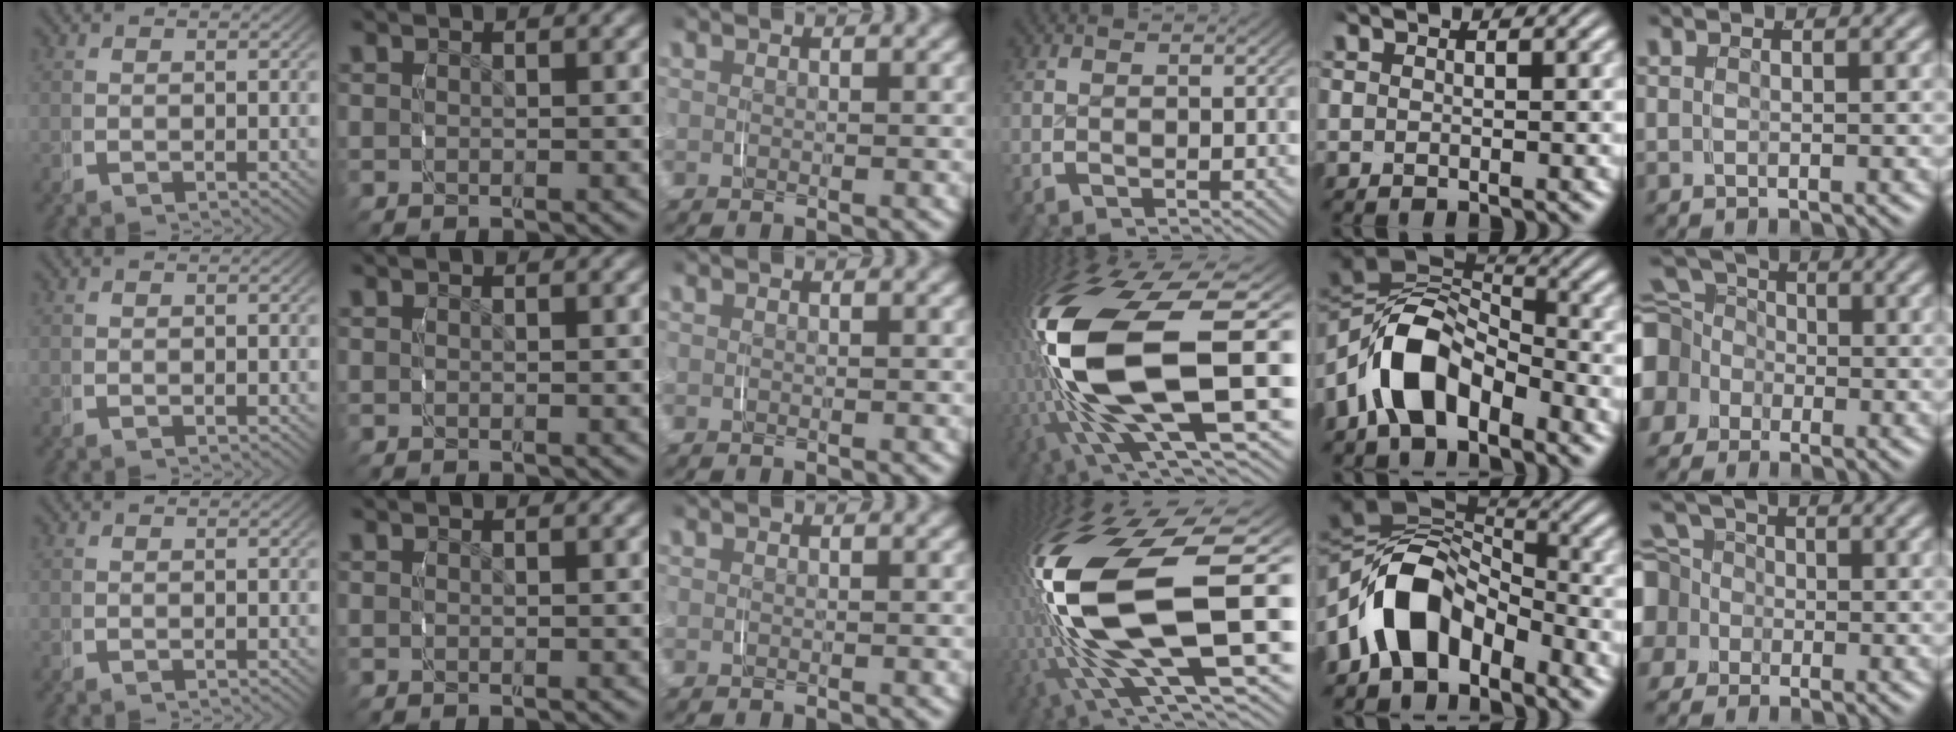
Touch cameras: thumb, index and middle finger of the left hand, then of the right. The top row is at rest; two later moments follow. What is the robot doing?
{"motion": "grasp_and_lifting", "object": "knife"}